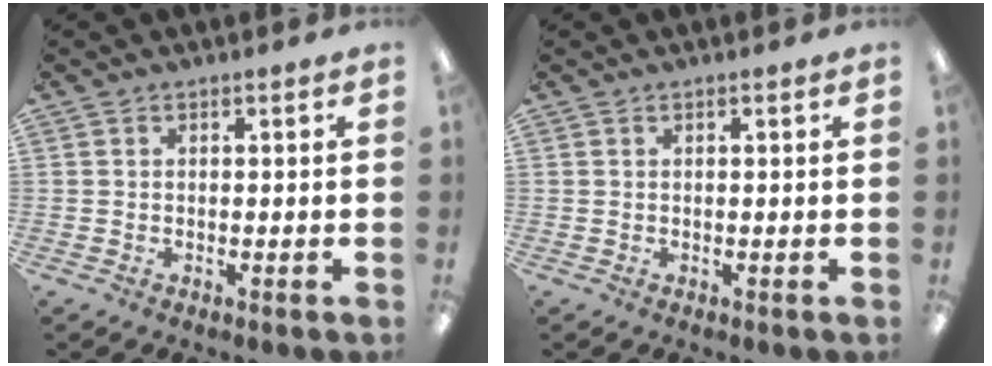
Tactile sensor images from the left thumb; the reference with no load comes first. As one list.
[{"total": 0.0}]